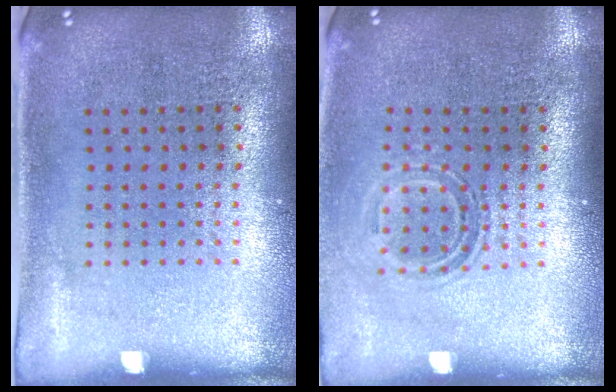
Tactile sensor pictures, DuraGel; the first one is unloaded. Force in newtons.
{"total": 1.5, "press": 1.1, "slide": 1.0}